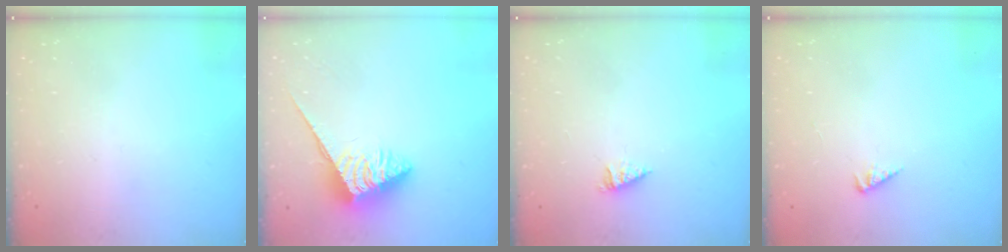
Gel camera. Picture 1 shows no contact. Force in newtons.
{"total": 5.6, "press": 5.6, "slide": 0.2}
{"total": 1.4, "press": 1.4, "slide": 0.2}
{"total": 2.8, "press": 2.8, "slide": 0.6}